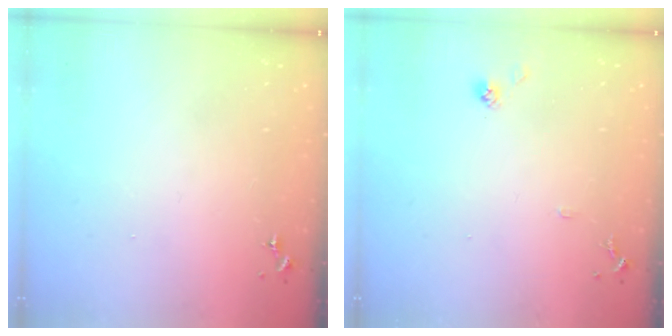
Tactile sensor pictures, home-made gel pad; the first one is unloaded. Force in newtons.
{"total": 7.8, "press": 7.7, "slide": 0.6}